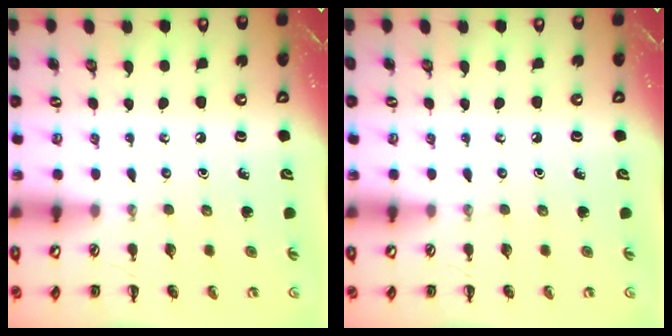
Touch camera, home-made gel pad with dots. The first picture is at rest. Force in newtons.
{"total": 0.0}